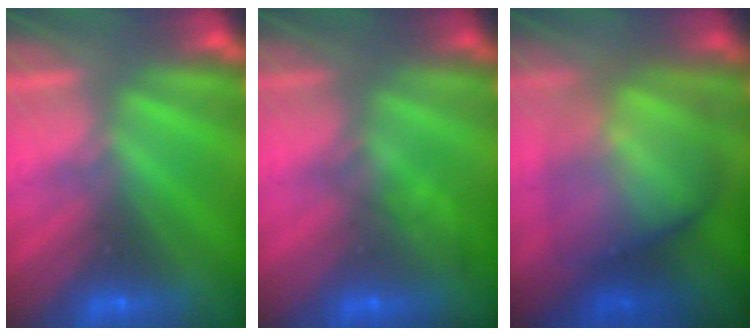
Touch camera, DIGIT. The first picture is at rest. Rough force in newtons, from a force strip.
{"total": 1.1}
{"total": 7.3}